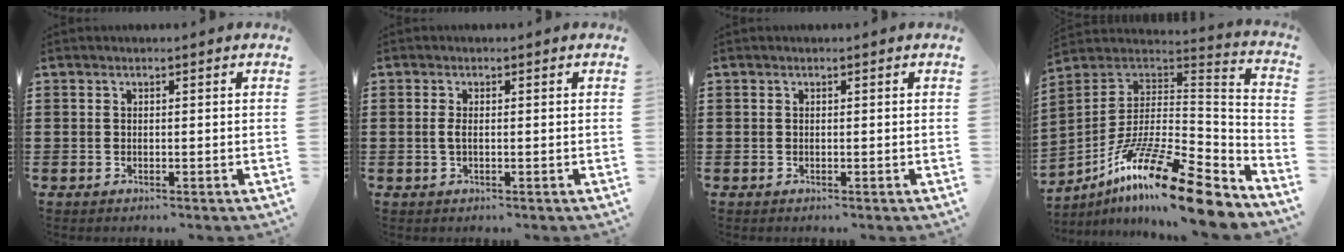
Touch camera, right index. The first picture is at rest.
{"total": 1.5, "force": [-0.2, 0.4, 1.5], "torque": [-0.035, -0.003, -0.006]}
{"total": 0.0}
{"total": 18.2, "force": [-12.2, 3.5, 13.1], "torque": [-0.247, 0.028, -0.219]}